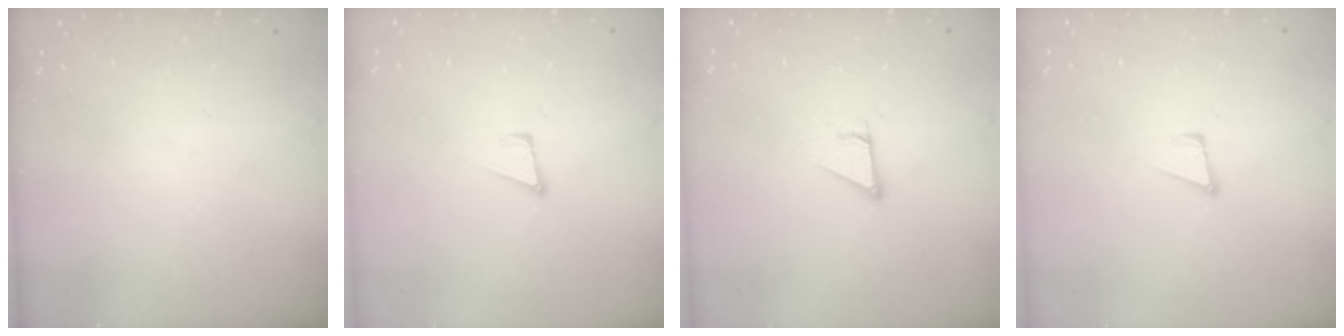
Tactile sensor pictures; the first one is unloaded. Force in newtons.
{"total": 4.2, "press": 2.8, "slide": 3.1}
{"total": 2.9, "press": 2.9, "slide": 0.2}
{"total": 4.2, "press": 2.8, "slide": 3.1}